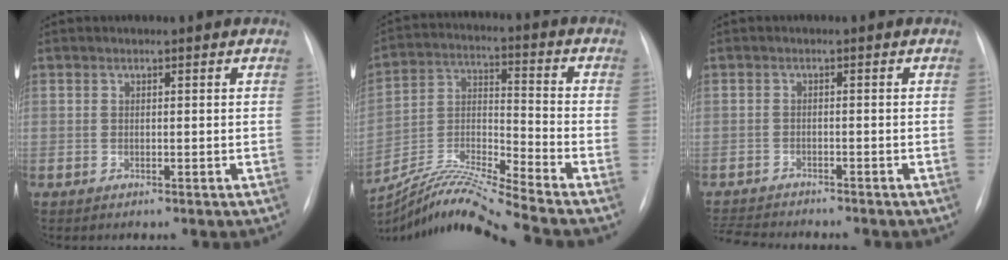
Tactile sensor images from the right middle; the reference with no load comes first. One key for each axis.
{"total": 13.7, "fx": -12.5, "fy": -2.5, "fz": 5.0, "tx": -0.098, "ty": 0.001, "tz": -0.232}
{"total": 6.7, "fx": -6.4, "fy": 0.6, "fz": 1.9, "tx": -0.030, "ty": -0.013, "tz": -0.103}